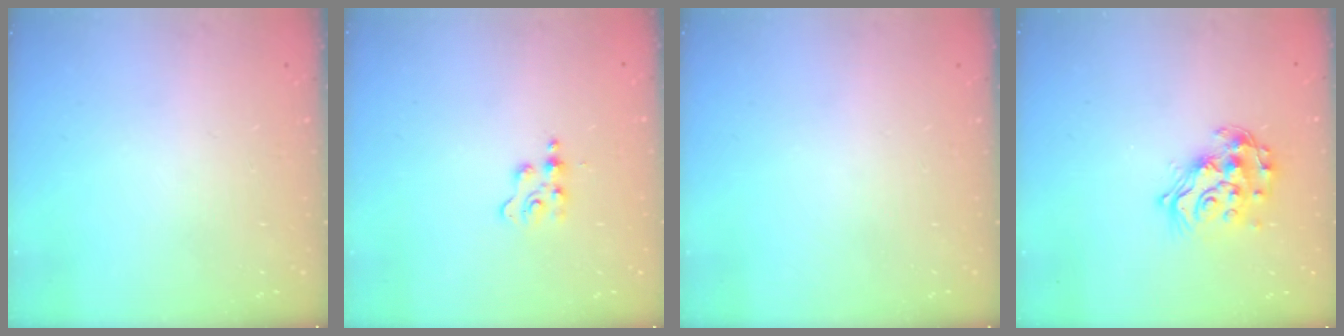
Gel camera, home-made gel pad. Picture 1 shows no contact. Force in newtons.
{"total": 2.3, "press": 2.3, "slide": 0.4}
{"total": 0.0}
{"total": 15.6, "press": 15.5, "slide": 1.2}